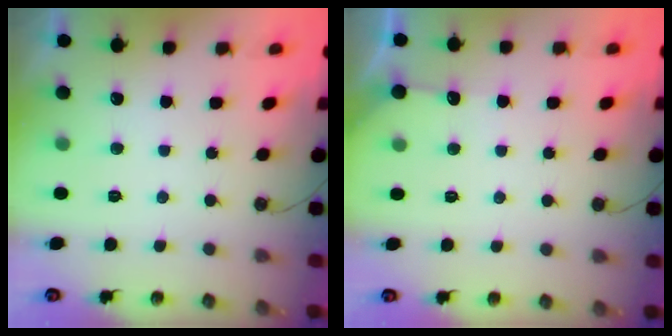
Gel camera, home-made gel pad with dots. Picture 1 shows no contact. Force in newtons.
{"total": 3.4, "press": 3.4, "slide": 0.3}